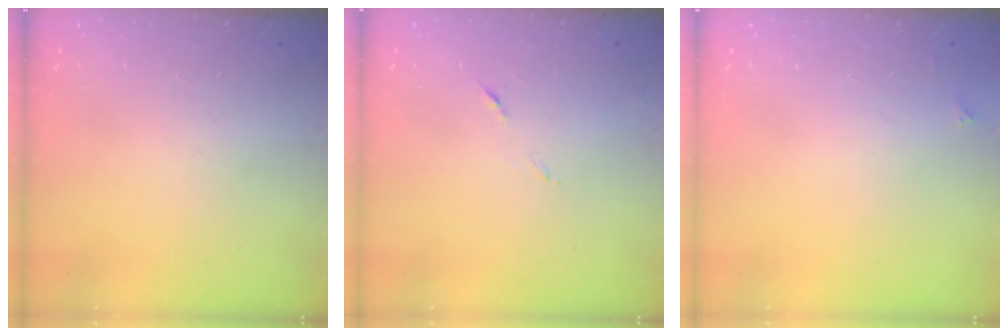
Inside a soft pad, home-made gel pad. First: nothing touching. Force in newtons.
{"total": 6.1, "press": 6.1, "slide": 0.6}
{"total": 2.0, "press": 2.0, "slide": 0.3}